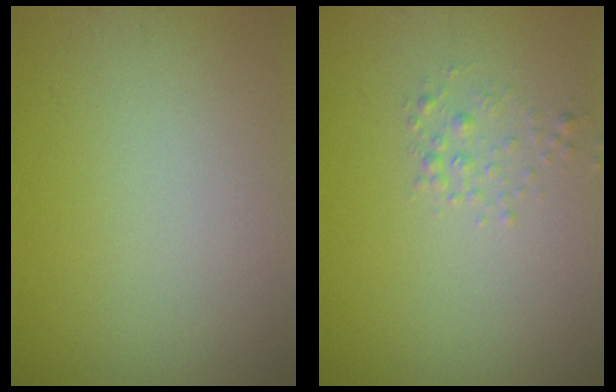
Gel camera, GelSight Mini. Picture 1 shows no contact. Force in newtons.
{"total": 1.1, "press": 1.1, "slide": 0.1}